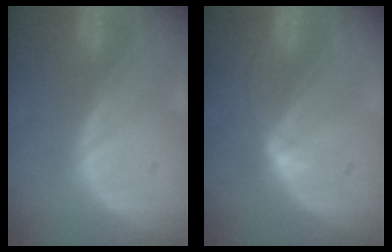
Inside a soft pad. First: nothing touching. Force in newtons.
{"total": 2.9, "press": 2.5, "slide": 1.5}